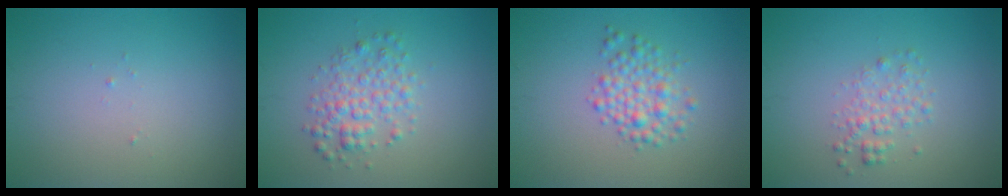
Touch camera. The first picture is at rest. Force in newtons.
{"total": 3.0, "press": 3.0, "slide": 0.1}
{"total": 2.9, "press": 2.9, "slide": 0.0}
{"total": 1.9, "press": 1.9, "slide": 0.1}